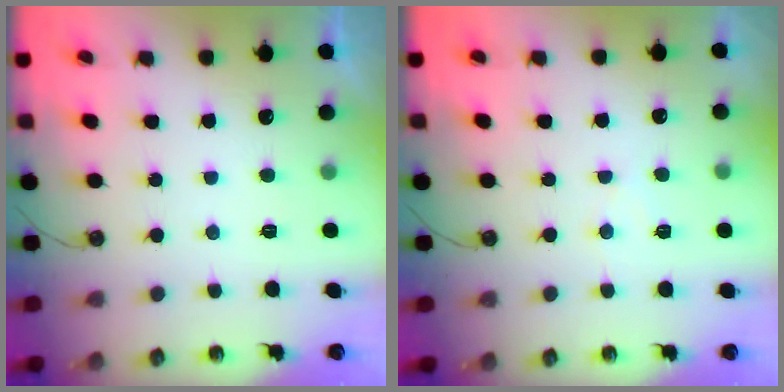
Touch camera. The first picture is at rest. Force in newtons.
{"total": 4.7, "press": 4.7, "slide": 0.6}